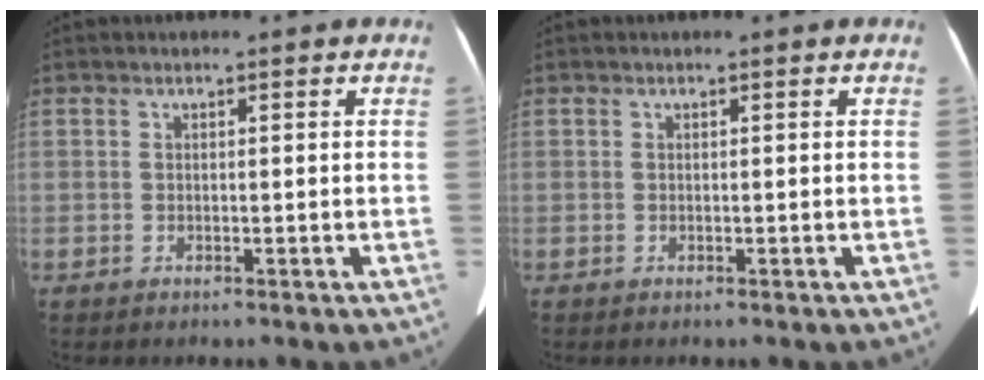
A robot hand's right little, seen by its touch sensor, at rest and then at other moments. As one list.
[{"total": 0.0}]